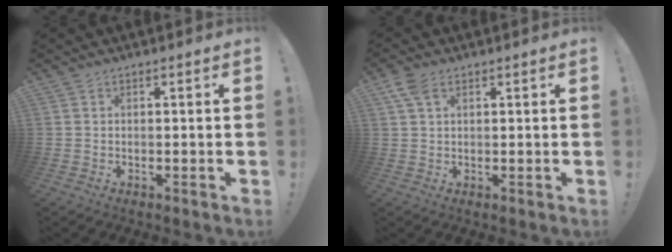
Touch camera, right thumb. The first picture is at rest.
{"total": 4.8, "force": [2.5, 2.7, 3.2], "torque": [-0.063, -0.005, 0.049]}